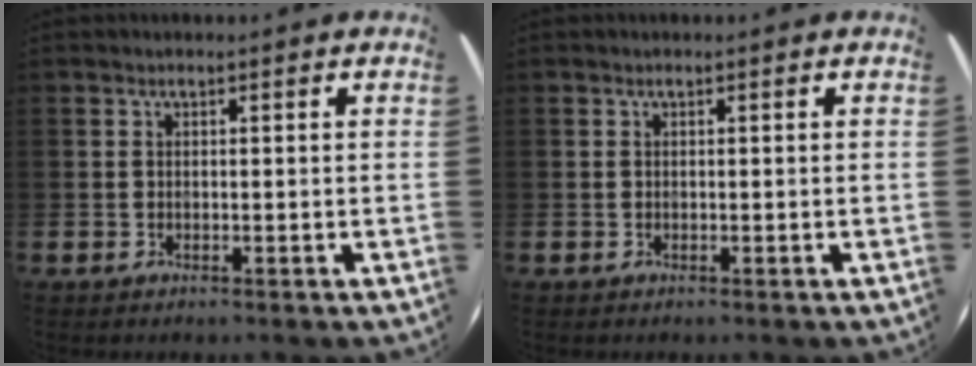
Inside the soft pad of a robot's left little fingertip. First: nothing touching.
{"total": 0.0}